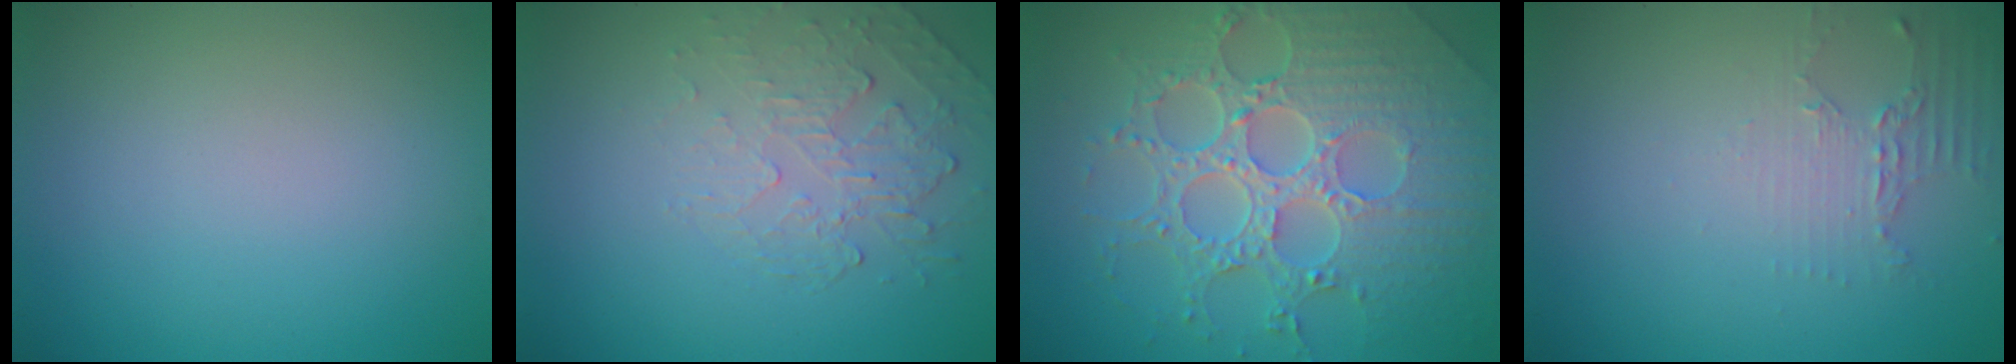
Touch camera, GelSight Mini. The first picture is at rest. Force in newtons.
{"total": 2.2, "press": 1.1, "slide": 1.9}
{"total": 8.1, "press": 5.9, "slide": 5.5}
{"total": 2.1, "press": 1.5, "slide": 1.4}